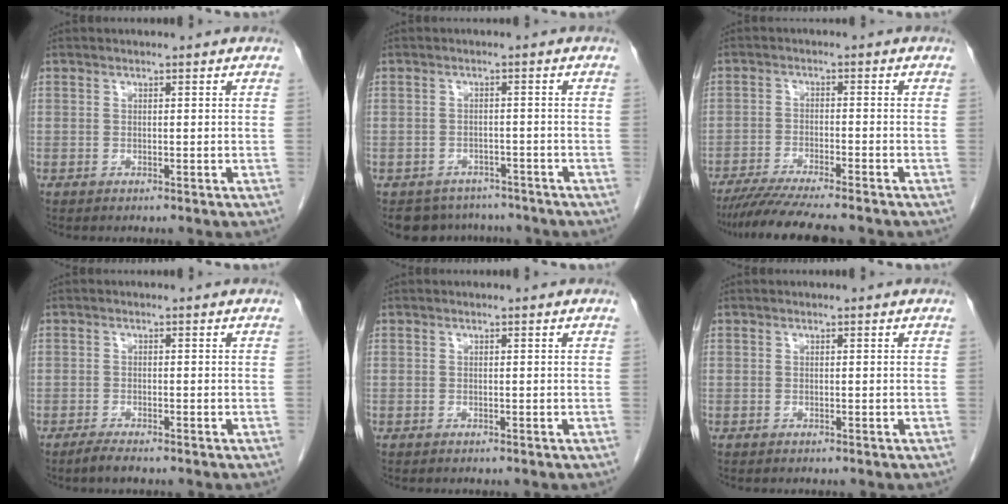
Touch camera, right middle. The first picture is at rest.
{"total": 6.8, "force": [-6.0, 3.2, 0.2], "torque": [0.005, 0.011, -0.076]}
{"total": 10.6, "force": [-9.2, 0.1, 5.3], "torque": [-0.073, -0.024, -0.145]}
{"total": 1.9, "force": [-1.6, 0.3, 1.0], "torque": [-0.026, -0.004, -0.029]}
{"total": 0.0}
{"total": 0.0}